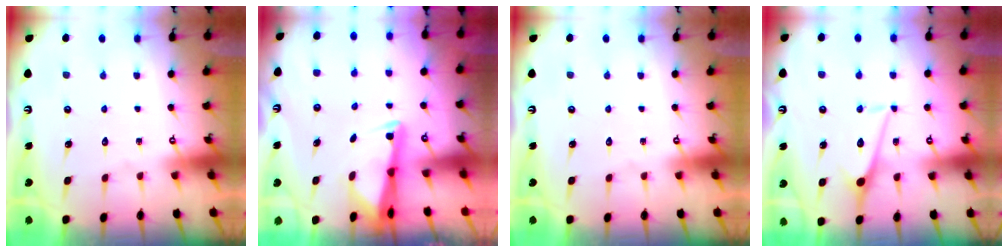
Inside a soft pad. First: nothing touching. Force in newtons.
{"total": 2.7, "press": 2.7, "slide": 0.5}
{"total": 0.0}
{"total": 6.4, "press": 6.4, "slide": 0.7}